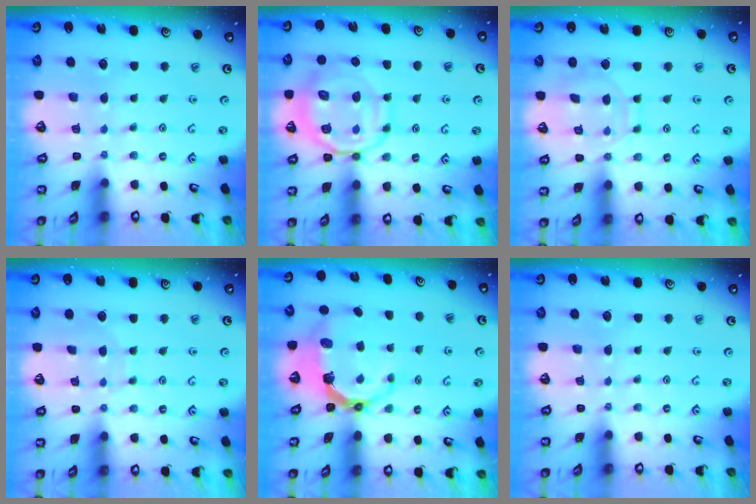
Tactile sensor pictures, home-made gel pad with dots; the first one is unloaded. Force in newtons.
{"total": 13.7, "press": 13.6, "slide": 1.7}
{"total": 10.5, "press": 10.5, "slide": 0.6}
{"total": 4.4, "press": 4.4, "slide": 0.4}
{"total": 8.2, "press": 6.4, "slide": 5.2}
{"total": 0.0}